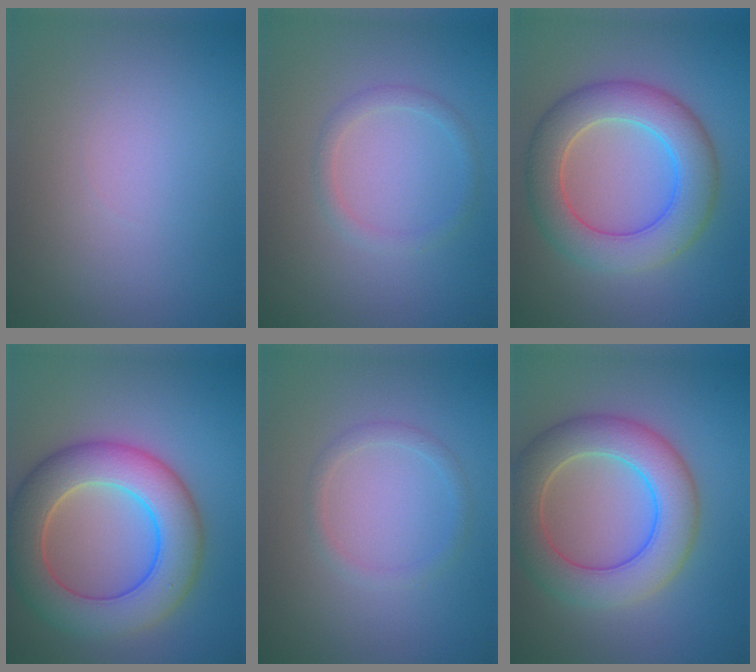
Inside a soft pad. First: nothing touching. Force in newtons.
{"total": 1.5, "press": 1.5, "slide": 0.1}
{"total": 7.4, "press": 7.4, "slide": 0.5}
{"total": 9.2, "press": 9.2, "slide": 0.6}
{"total": 1.3, "press": 1.3, "slide": 0.1}
{"total": 7.6, "press": 7.6, "slide": 0.4}